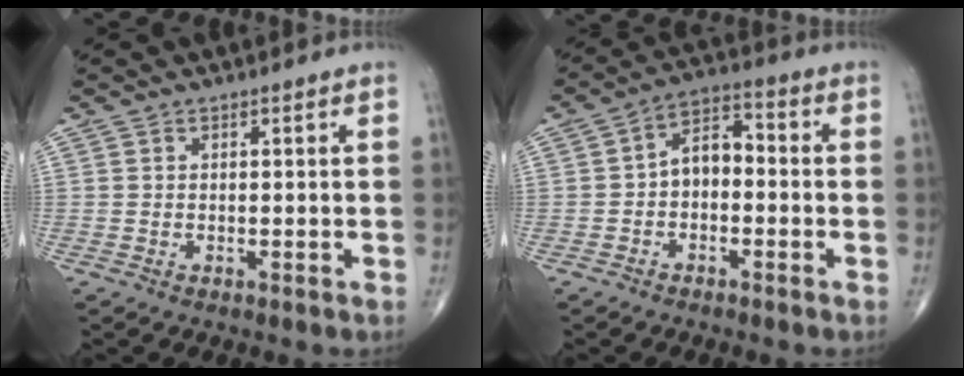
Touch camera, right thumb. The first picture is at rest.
{"total": 6.4, "force": [-1.1, 4.2, 4.7], "torque": [-0.063, 0.034, -0.035]}